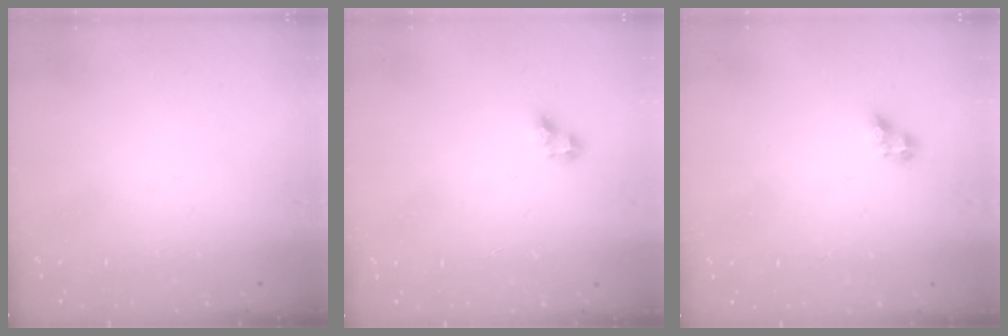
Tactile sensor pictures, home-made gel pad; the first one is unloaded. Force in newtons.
{"total": 5.0, "press": 5.0, "slide": 0.3}
{"total": 4.4, "press": 4.4, "slide": 0.3}